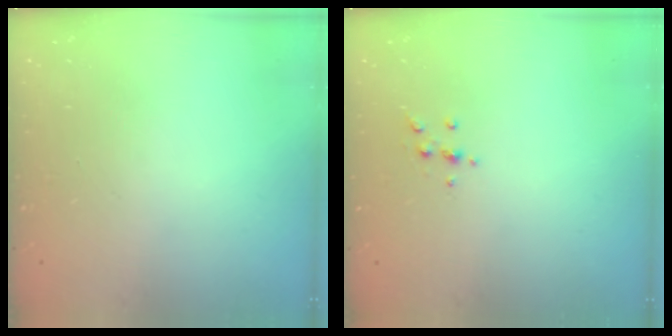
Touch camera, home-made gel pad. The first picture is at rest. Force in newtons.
{"total": 3.6, "press": 3.5, "slide": 0.9}